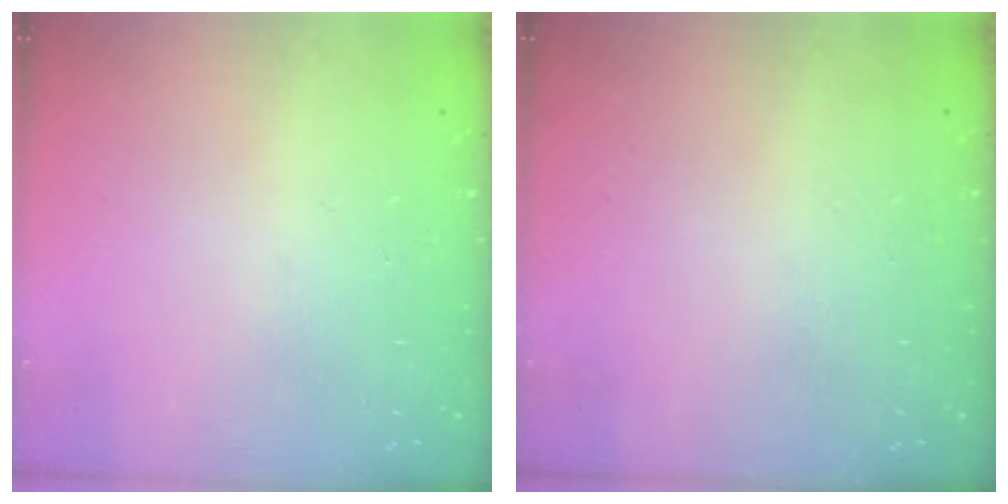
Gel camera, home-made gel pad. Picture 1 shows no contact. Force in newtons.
{"total": 0.0}